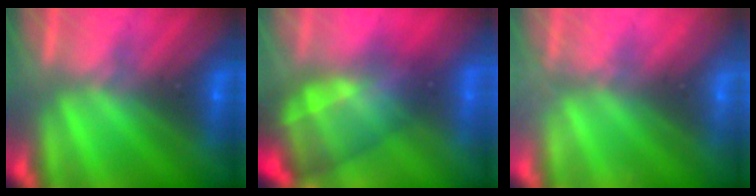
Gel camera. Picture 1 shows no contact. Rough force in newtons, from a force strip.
{"total": 7.2}
{"total": 2.4}